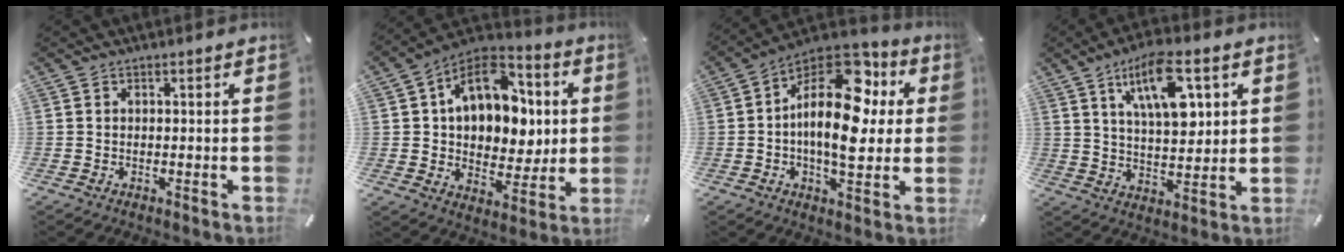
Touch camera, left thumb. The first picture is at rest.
{"total": 15.8, "force": [4.6, 12.2, 8.9], "torque": [-0.127, -0.019, 0.089]}
{"total": 19.7, "force": [3.4, 11.0, 16.0], "torque": [-0.268, -0.027, 0.055]}
{"total": 14.4, "force": [6.6, 6.8, 10.9], "torque": [-0.172, -0.013, 0.111]}